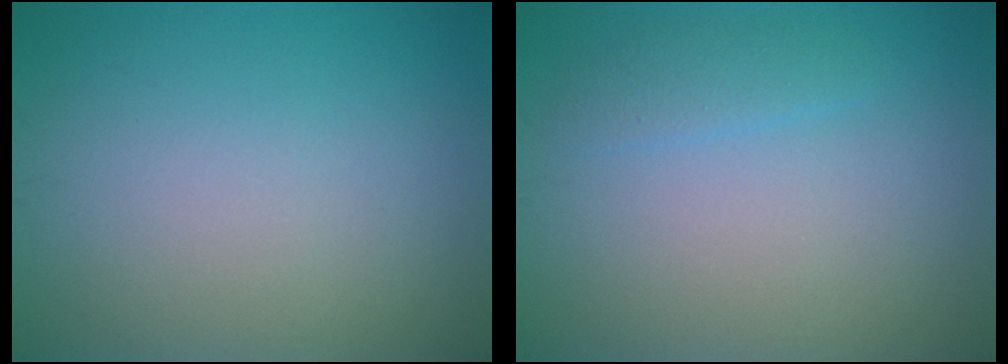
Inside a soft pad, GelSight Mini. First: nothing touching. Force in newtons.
{"total": 1.4, "press": 1.4, "slide": 0.0}